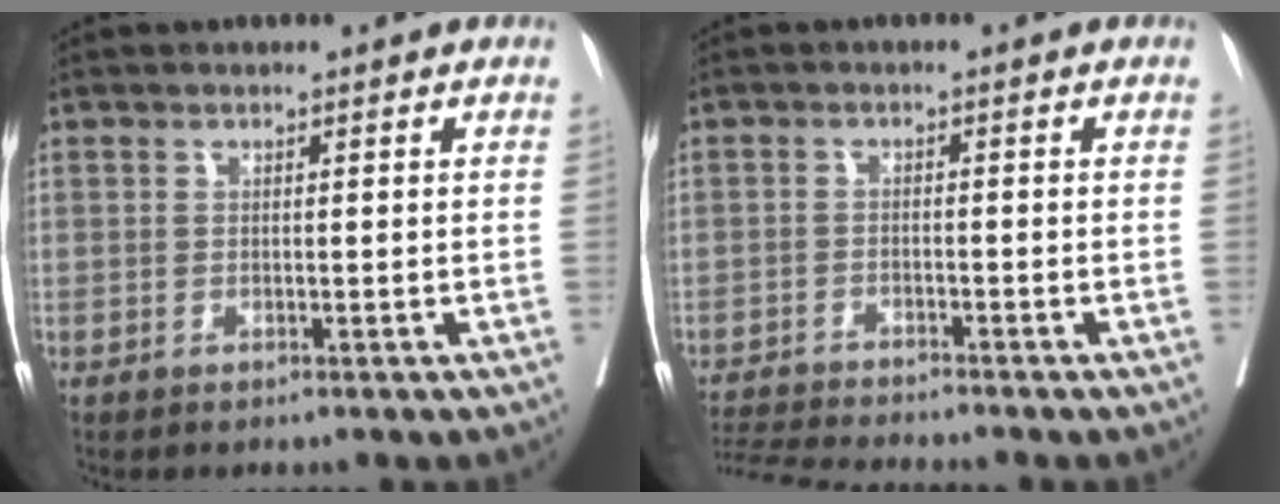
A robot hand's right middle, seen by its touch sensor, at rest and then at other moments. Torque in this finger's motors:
{"motor_torque": [0.26, -0.42, 0.04, 0.00]}